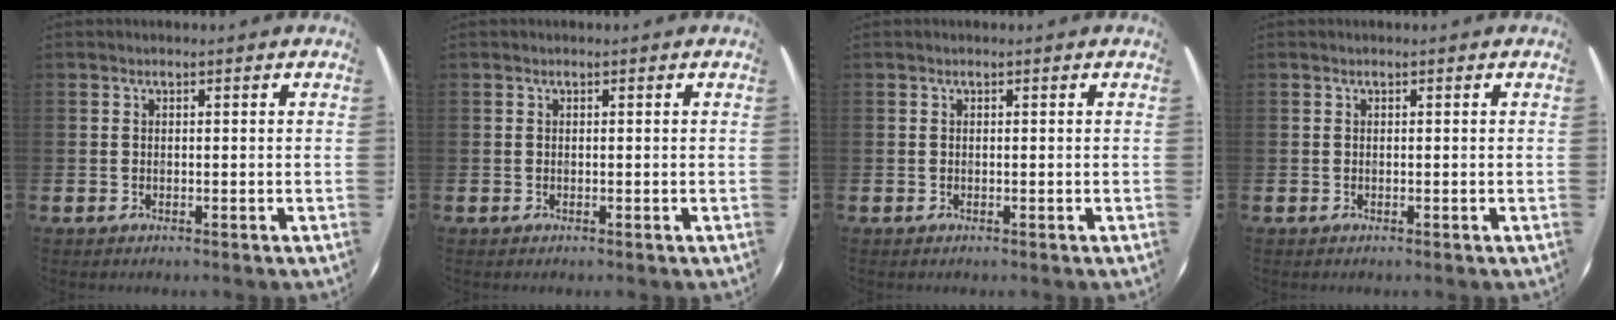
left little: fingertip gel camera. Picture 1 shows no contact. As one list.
[{"total": 0.0}, {"total": 0.0}, {"total": 0.0}]